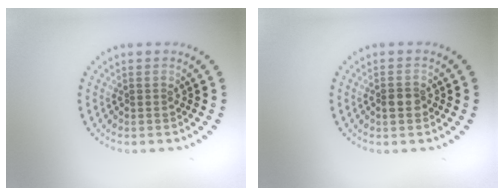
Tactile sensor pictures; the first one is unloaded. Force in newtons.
{"total": 1.6, "press": 1.5, "slide": 0.5}